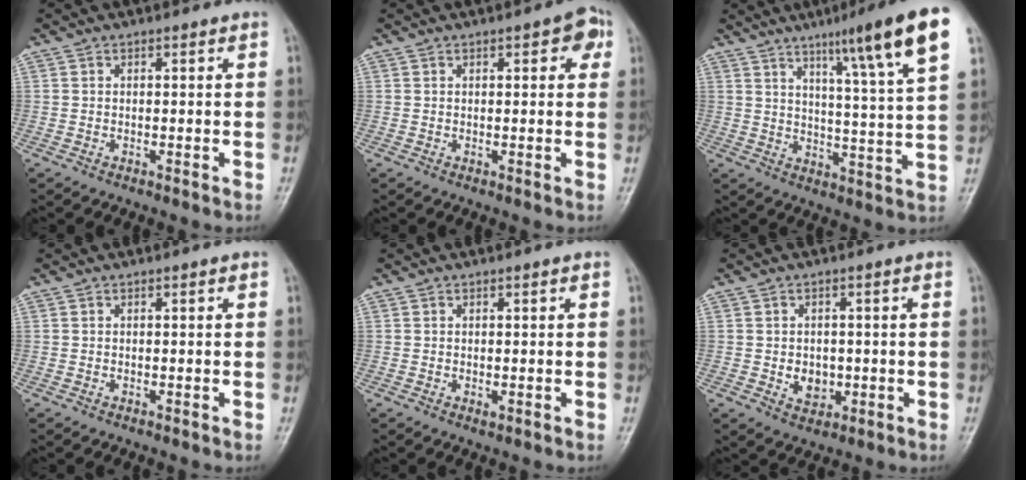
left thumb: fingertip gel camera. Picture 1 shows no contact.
{"total": 4.4, "force": [1.7, 1.8, 3.6], "torque": [-0.025, 0.002, 0.011]}
{"total": 16.9, "force": [9.2, 1.1, 14.1], "torque": [-0.196, -0.036, 0.132]}
{"total": 0.0}
{"total": 1.2, "force": [-0.1, 0.6, 1.0], "torque": [-0.012, 0.002, 0.001]}
{"total": 4.4, "force": [-0.6, 3.5, 2.6], "torque": [-0.021, 0.001, -0.002]}